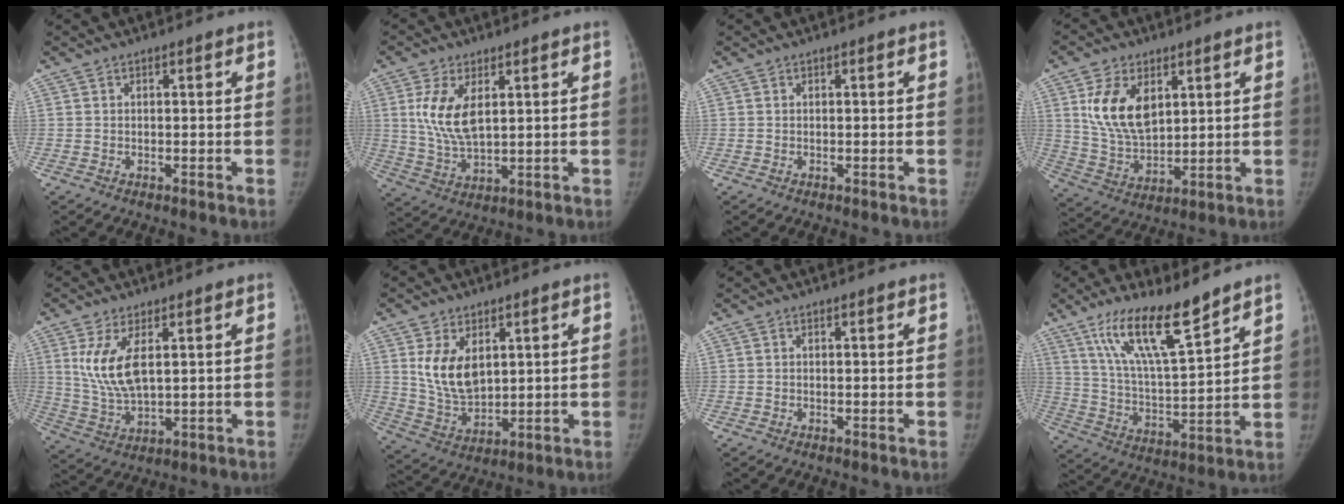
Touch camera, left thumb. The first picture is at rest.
{"total": 9.5, "force": [2.9, 4.7, 7.7], "torque": [-0.150, -0.015, 0.064]}
{"total": 0.0}
{"total": 12.7, "force": [4.6, 7.5, 9.2], "torque": [-0.154, -0.021, 0.101]}
{"total": 9.7, "force": [3.1, 4.2, 8.2], "torque": [-0.165, -0.017, 0.072]}
{"total": 10.1, "force": [3.5, 6.1, 7.2], "torque": [-0.114, -0.023, 0.082]}
{"total": 0.6, "force": [0.4, 0.1, 0.4], "torque": [-0.008, -0.001, 0.007]}
{"total": 15.0, "force": [10.7, 2.9, 10.2], "torque": [-0.170, -0.065, 0.206]}